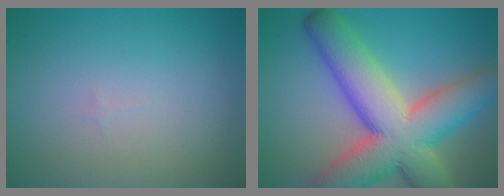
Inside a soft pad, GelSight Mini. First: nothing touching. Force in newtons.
{"total": 13.1, "press": 13.0, "slide": 0.8}